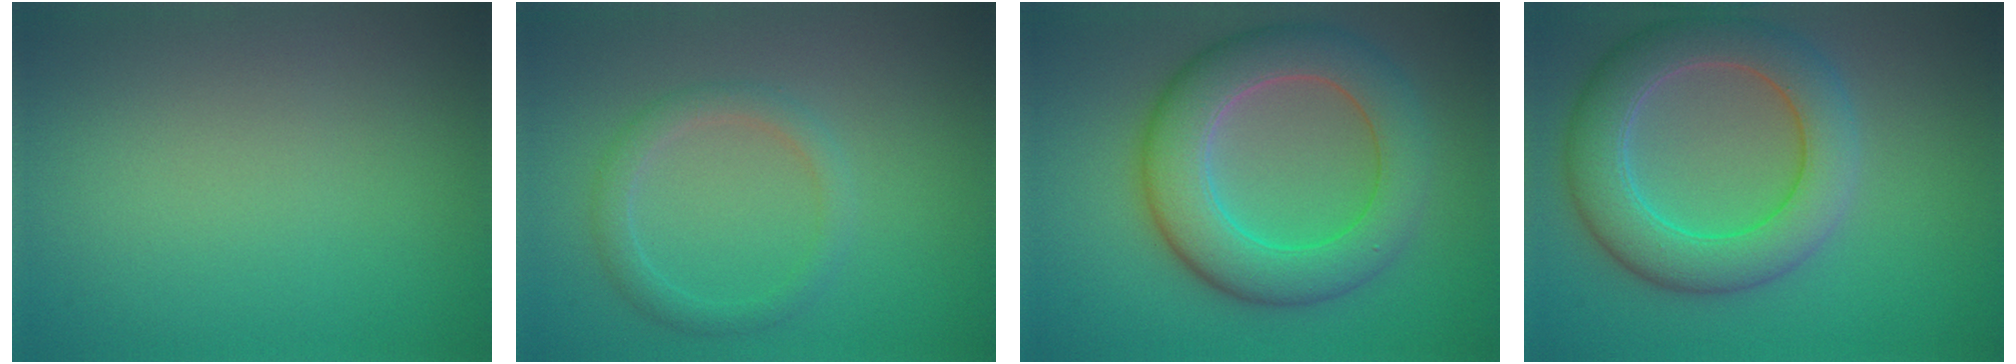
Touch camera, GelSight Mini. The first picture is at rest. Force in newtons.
{"total": 2.2, "press": 2.2, "slide": 0.2}
{"total": 7.9, "press": 7.9, "slide": 0.5}
{"total": 7.3, "press": 7.3, "slide": 0.5}